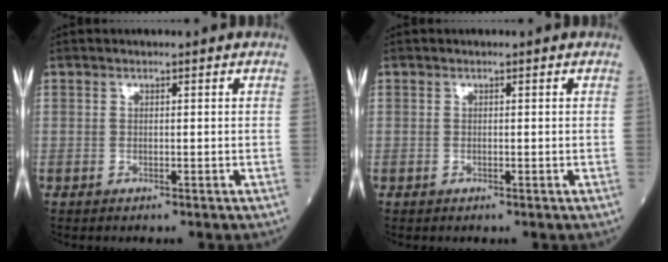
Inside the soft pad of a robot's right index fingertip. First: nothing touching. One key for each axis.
{"total": 0.0}